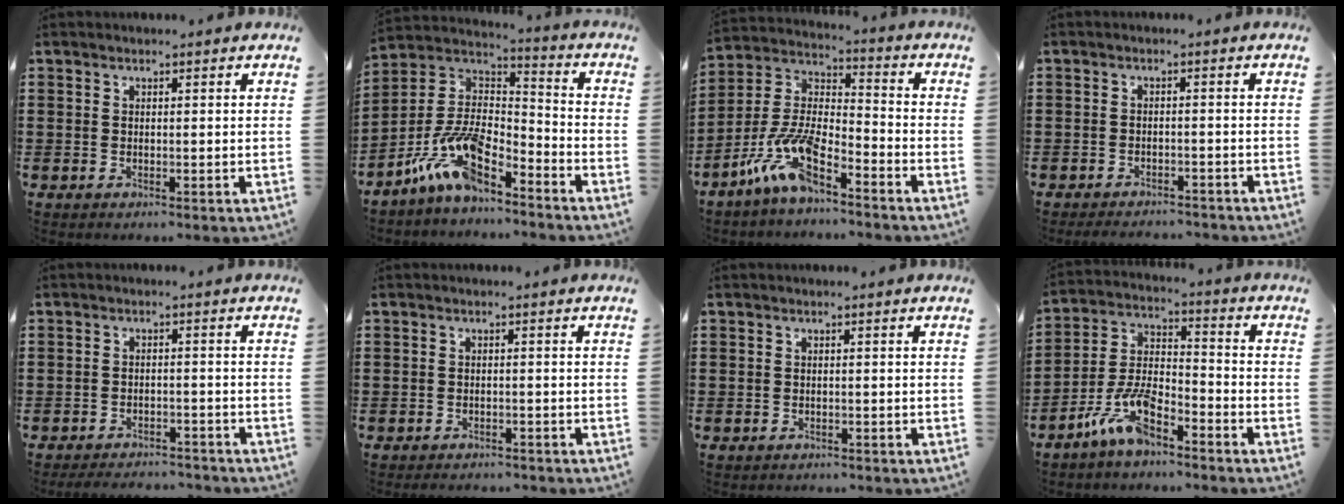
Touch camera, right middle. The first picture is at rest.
{"total": 12.0, "force": [-9.1, 3.6, 6.9], "torque": [-0.154, 0.019, -0.183]}
{"total": 11.0, "force": [-7.6, 3.0, 7.3], "torque": [-0.174, 0.001, -0.154]}
{"total": 2.5, "force": [-2.5, 0.3, -0.1], "torque": [-0.006, -0.002, -0.054]}
{"total": 3.2, "force": [-3.2, 0.3, 0.0], "torque": [-0.005, -0.001, -0.067]}
{"total": 1.7, "force": [-1.7, 0.2, -0.1], "torque": [-0.003, -0.001, -0.039]}
{"total": 0.9, "force": [-0.8, 0.3, -0.1], "torque": [0.000, 0.001, -0.018]}
{"total": 9.1, "force": [-6.8, 2.8, 5.3], "torque": [-0.132, 0.001, -0.134]}